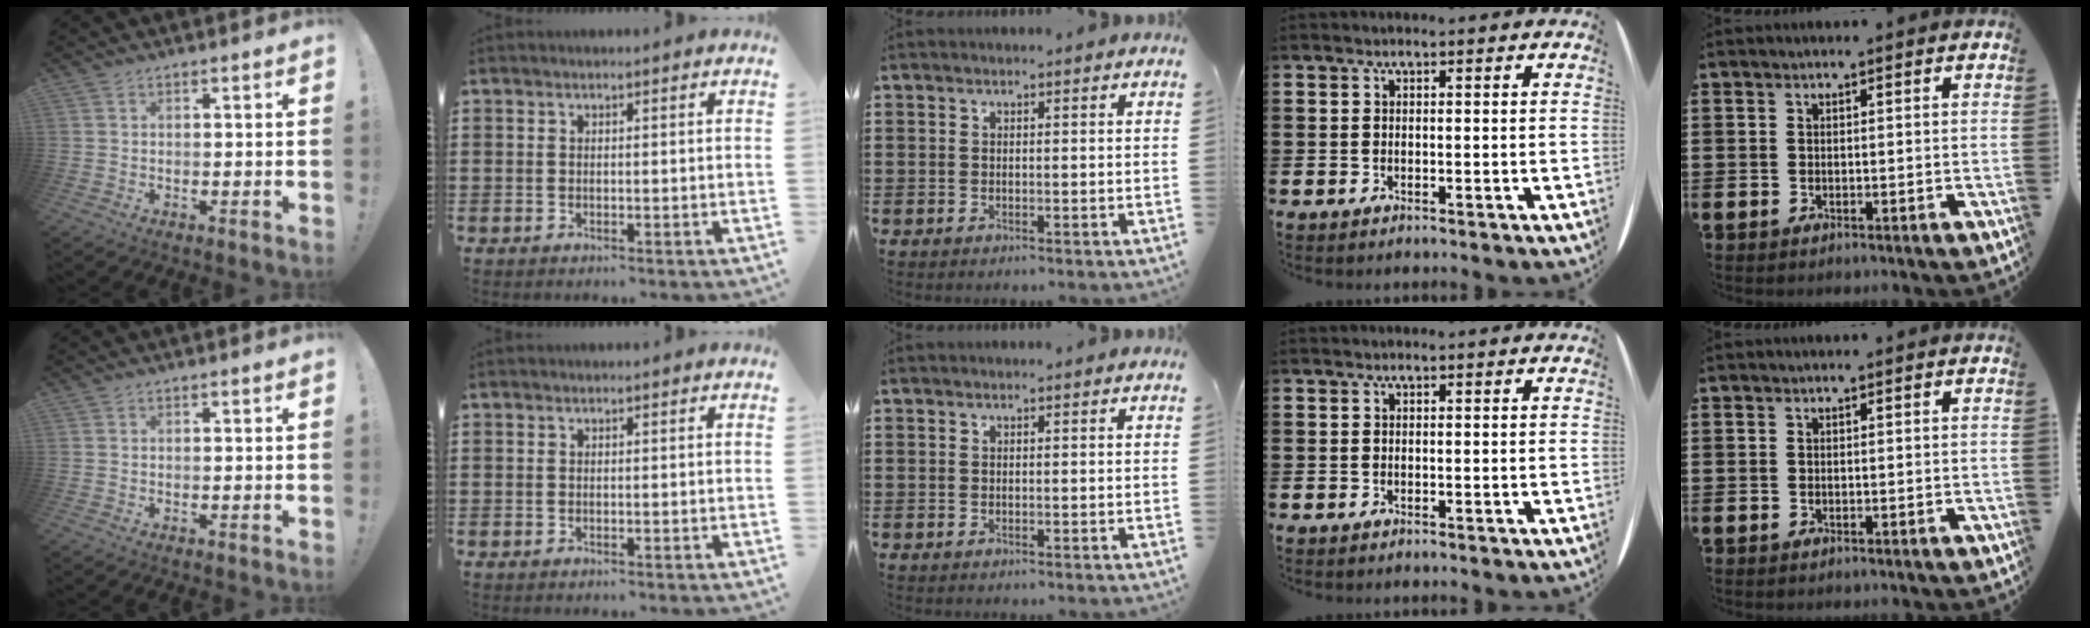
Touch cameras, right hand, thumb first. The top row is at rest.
{}